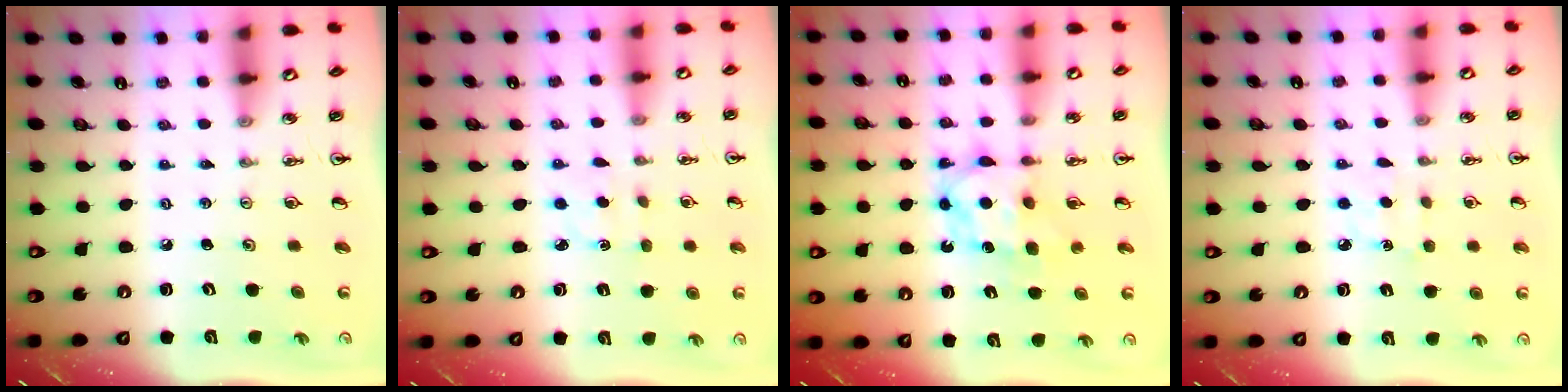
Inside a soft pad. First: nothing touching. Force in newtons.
{"total": 1.6, "press": 1.5, "slide": 0.5}
{"total": 7.2, "press": 7.2, "slide": 0.6}
{"total": 4.3, "press": 4.3, "slide": 0.5}